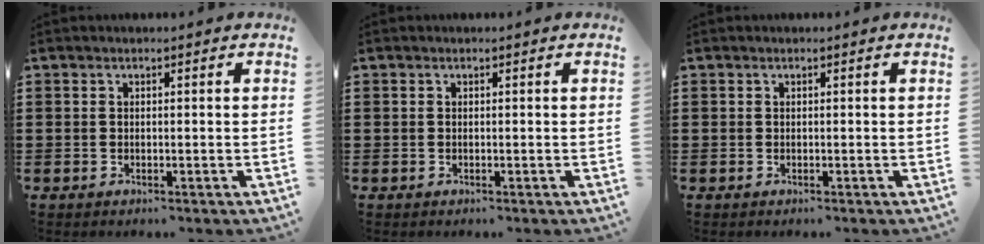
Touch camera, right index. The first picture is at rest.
{"total": 0.0}
{"total": 0.0}